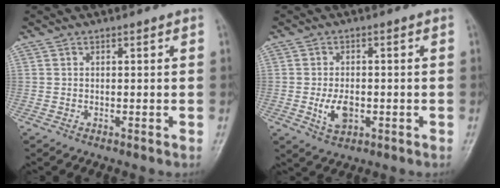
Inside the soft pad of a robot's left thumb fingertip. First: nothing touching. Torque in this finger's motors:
{"motor_torque": [0.12, 0.28, 0.27, -0.18, 0.07]}